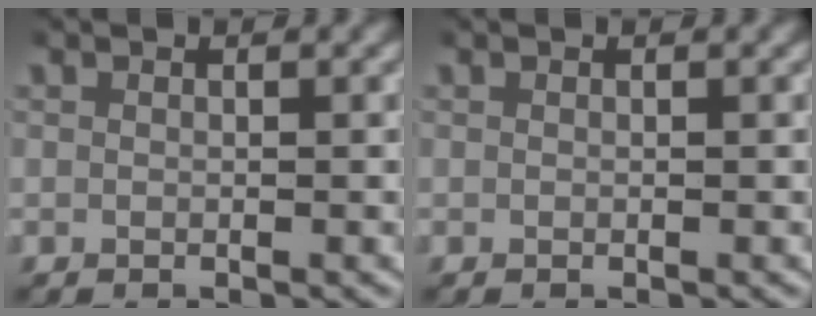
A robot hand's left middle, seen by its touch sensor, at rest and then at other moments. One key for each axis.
{"total": 0.0}